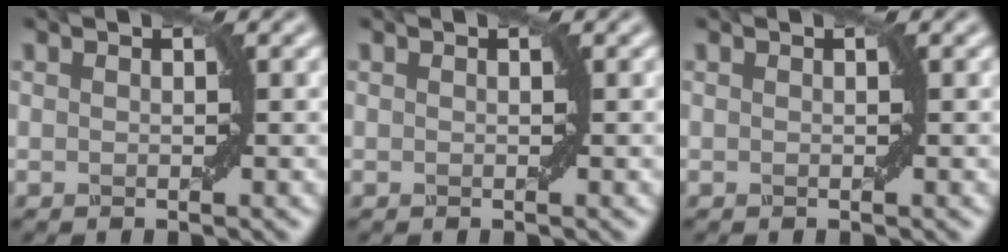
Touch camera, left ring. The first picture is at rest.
{"total": 0.0}
{"total": 0.0}